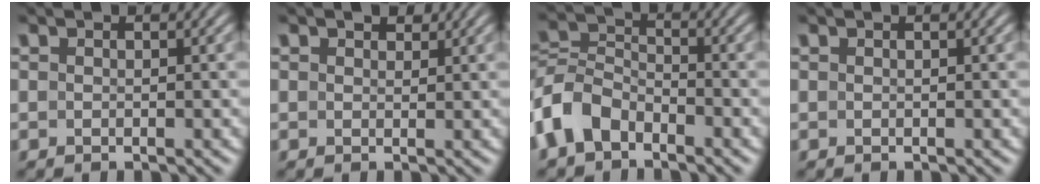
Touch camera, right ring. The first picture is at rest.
{"total": 1.1, "force": [1.0, 0.4, 0.3], "torque": [-0.002, -0.004, 0.021]}
{"total": 6.0, "force": [-3.1, 4.6, 2.3], "torque": [-0.063, -0.017, -0.051]}
{"total": 0.0}